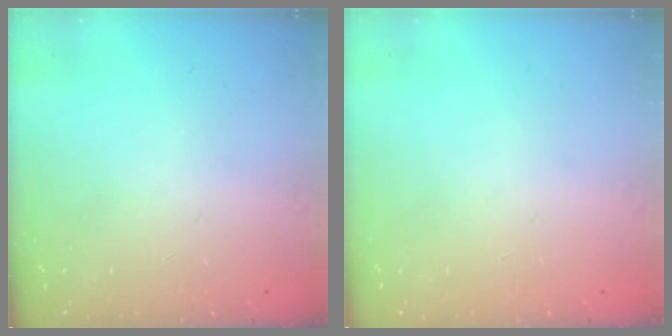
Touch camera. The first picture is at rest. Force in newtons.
{"total": 0.0}